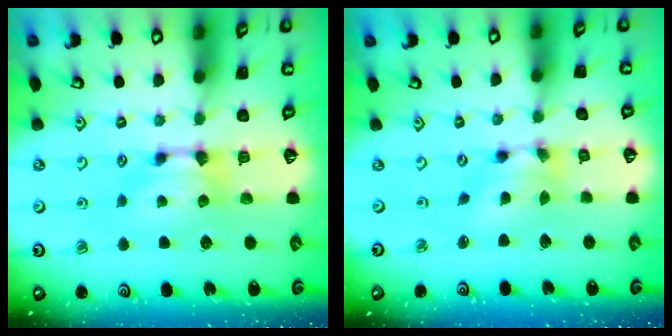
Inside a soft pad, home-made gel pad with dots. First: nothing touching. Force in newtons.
{"total": 3.4, "press": 2.9, "slide": 1.8}